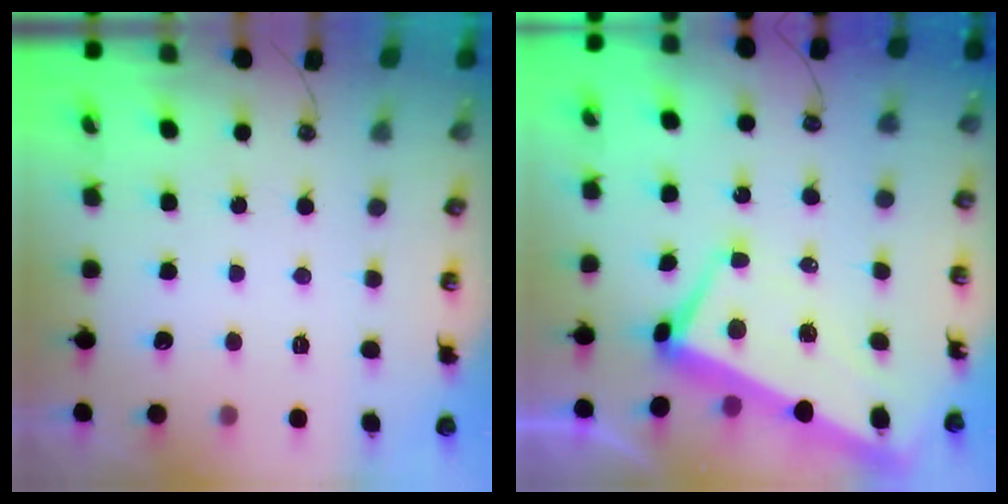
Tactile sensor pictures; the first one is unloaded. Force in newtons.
{"total": 1.7, "press": 1.1, "slide": 1.3}